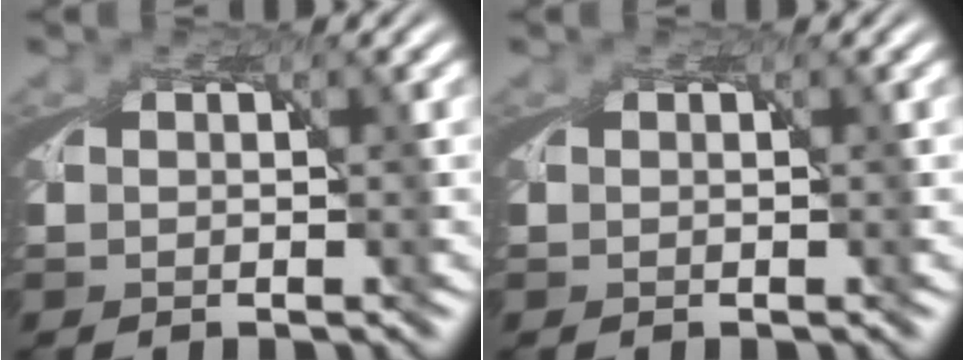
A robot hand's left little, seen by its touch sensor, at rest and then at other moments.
{"total": 0.0}